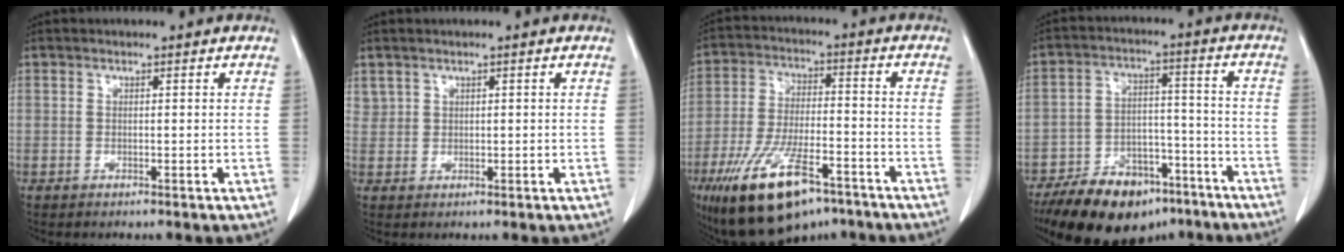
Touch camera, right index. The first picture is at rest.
{"total": 1.5, "force": [1.0, 1.0, 0.1], "torque": [0.008, 0.009, 0.020]}
{"total": 16.1, "force": [-10.1, 5.1, 11.4], "torque": [-0.230, -0.016, -0.172]}
{"total": 17.3, "force": [-12.4, 8.3, 8.7], "torque": [-0.159, 0.014, -0.199]}